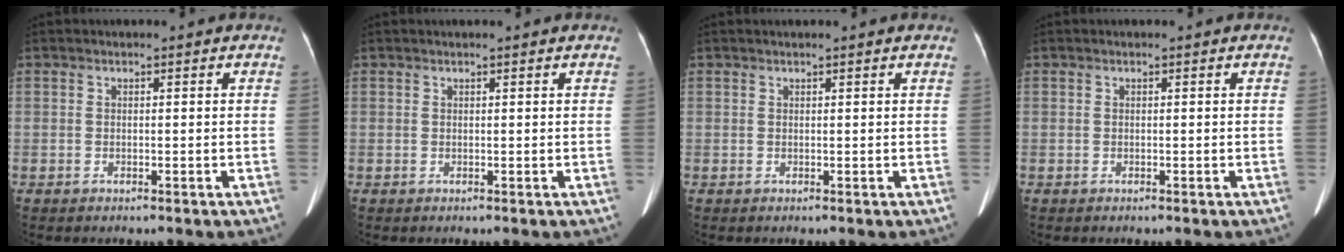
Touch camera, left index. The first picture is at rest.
{"total": 1.3, "force": [1.1, -0.1, 0.7], "torque": [-0.010, 0.017, 0.017]}
{"total": 1.8, "force": [1.5, -0.1, 0.9], "torque": [-0.011, 0.020, 0.020]}
{"total": 0.0}